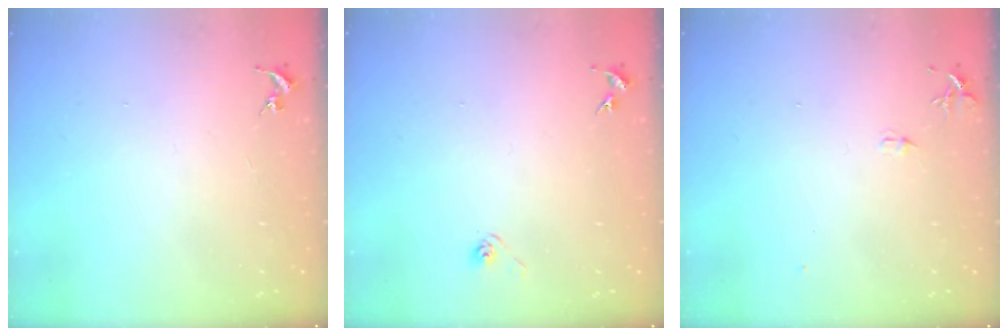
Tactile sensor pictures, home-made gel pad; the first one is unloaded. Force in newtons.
{"total": 3.1, "press": 2.7, "slide": 1.4}
{"total": 6.2, "press": 6.1, "slide": 0.7}